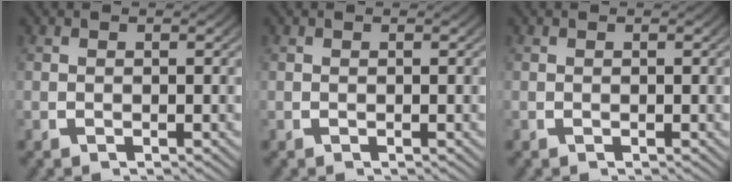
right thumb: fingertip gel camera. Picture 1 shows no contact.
{"total": 0.0}
{"total": 0.0}